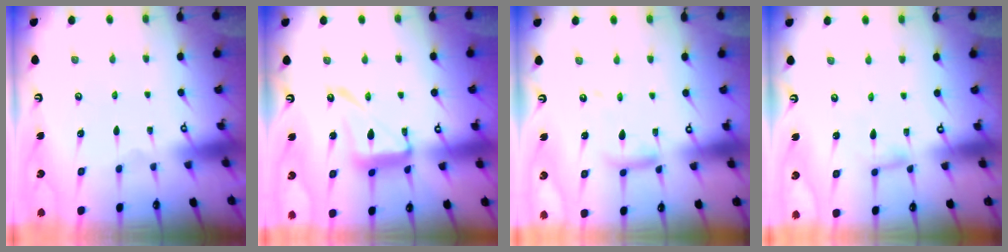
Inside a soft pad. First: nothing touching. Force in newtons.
{"total": 14.6, "press": 14.6, "slide": 1.2}
{"total": 10.1, "press": 10.0, "slide": 0.9}
{"total": 2.8, "press": 2.8, "slide": 0.2}